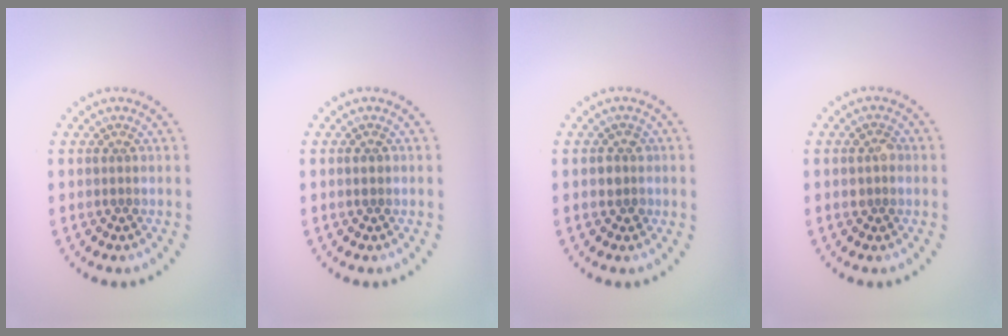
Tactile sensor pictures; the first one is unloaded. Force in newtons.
{"total": 0.9, "press": 0.9, "slide": 0.3}
{"total": 1.5, "press": 1.4, "slide": 0.5}
{"total": 1.6, "press": 1.5, "slide": 0.3}